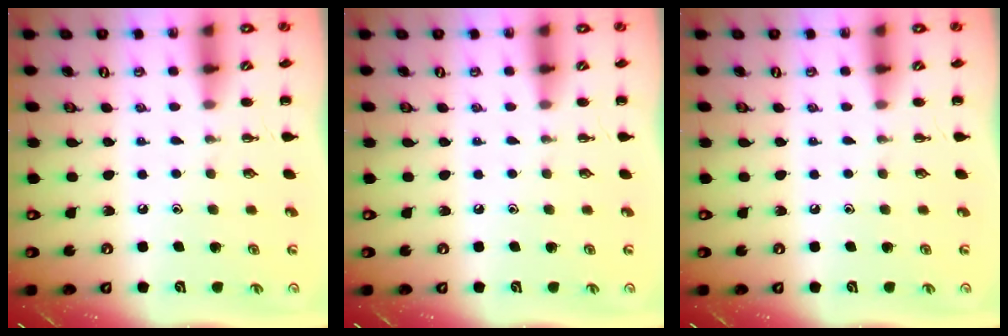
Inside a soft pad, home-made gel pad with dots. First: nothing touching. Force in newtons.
{"total": 0.0}
{"total": 0.0}